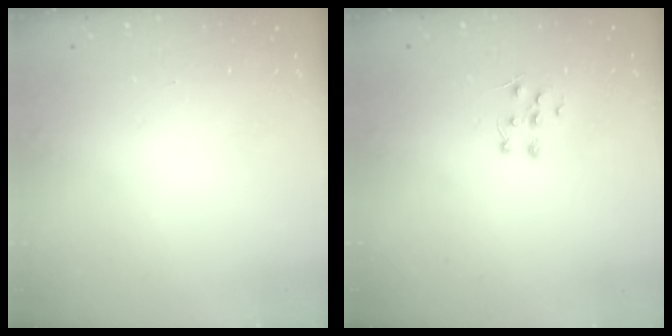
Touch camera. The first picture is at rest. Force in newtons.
{"total": 4.9, "press": 4.9, "slide": 0.4}